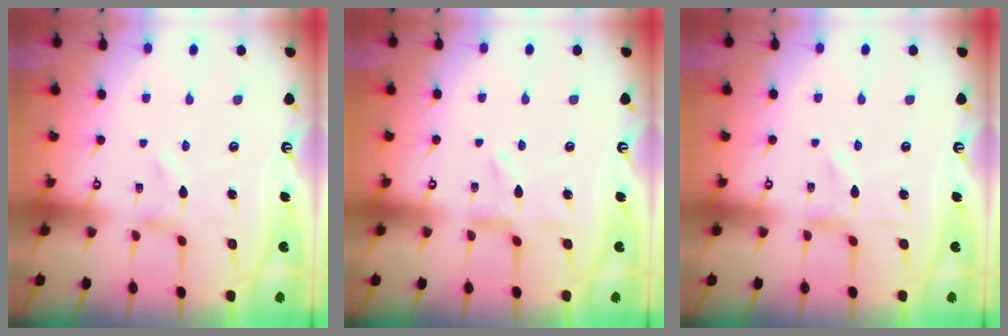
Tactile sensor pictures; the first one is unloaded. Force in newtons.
{"total": 2.1, "press": 2.1, "slide": 0.3}
{"total": 0.0}